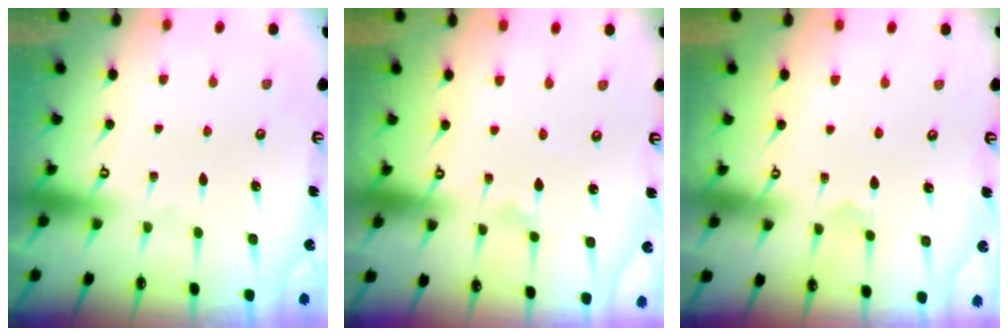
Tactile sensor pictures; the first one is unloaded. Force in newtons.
{"total": 1.3, "press": 1.3, "slide": 0.3}
{"total": 2.7, "press": 2.6, "slide": 0.7}